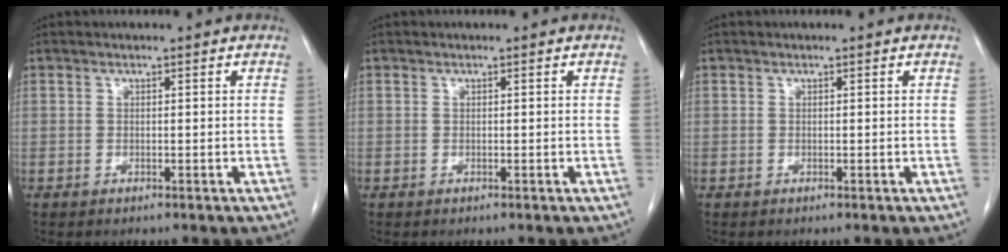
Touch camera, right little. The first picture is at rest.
{"total": 0.0}
{"total": 0.0}